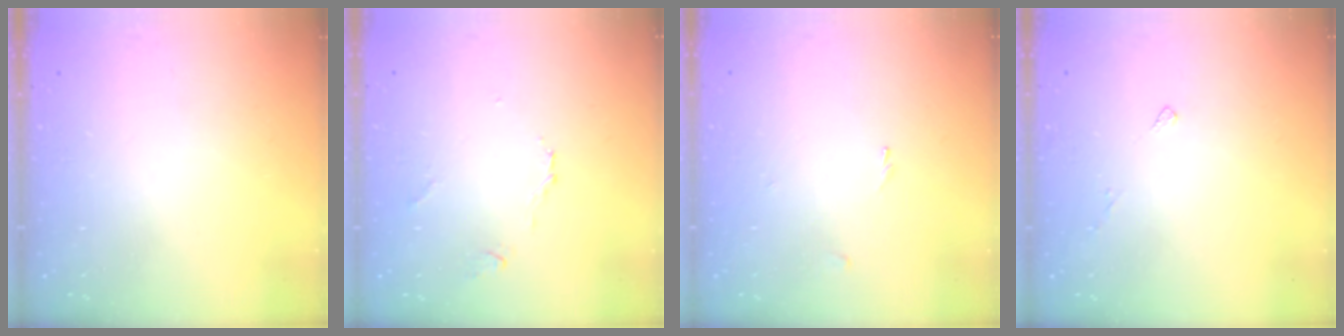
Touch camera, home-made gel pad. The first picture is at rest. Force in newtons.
{"total": 3.2, "press": 3.2, "slide": 0.6}
{"total": 0.0}
{"total": 4.3, "press": 4.3, "slide": 0.4}